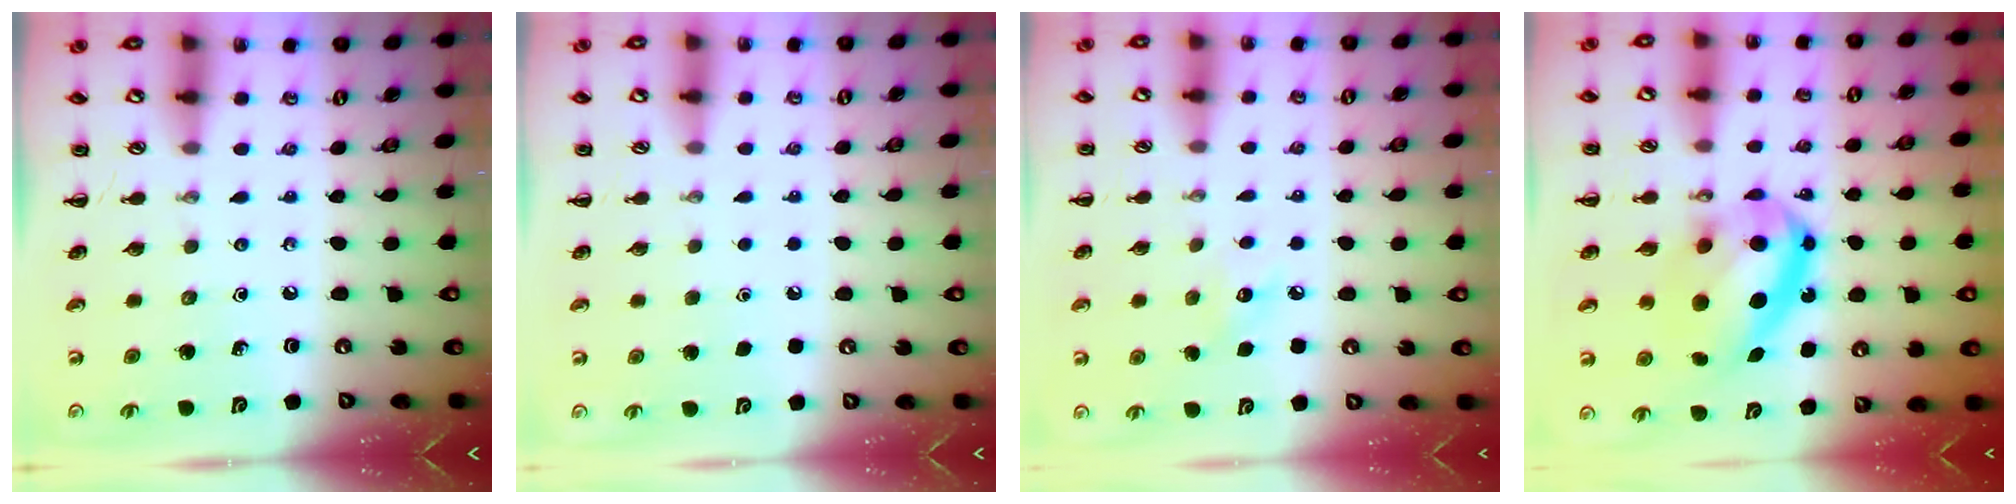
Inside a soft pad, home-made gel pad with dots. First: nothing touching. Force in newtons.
{"total": 1.8, "press": 1.7, "slide": 0.1}
{"total": 6.4, "press": 6.1, "slide": 1.7}
{"total": 16.6, "press": 16.2, "slide": 3.9}